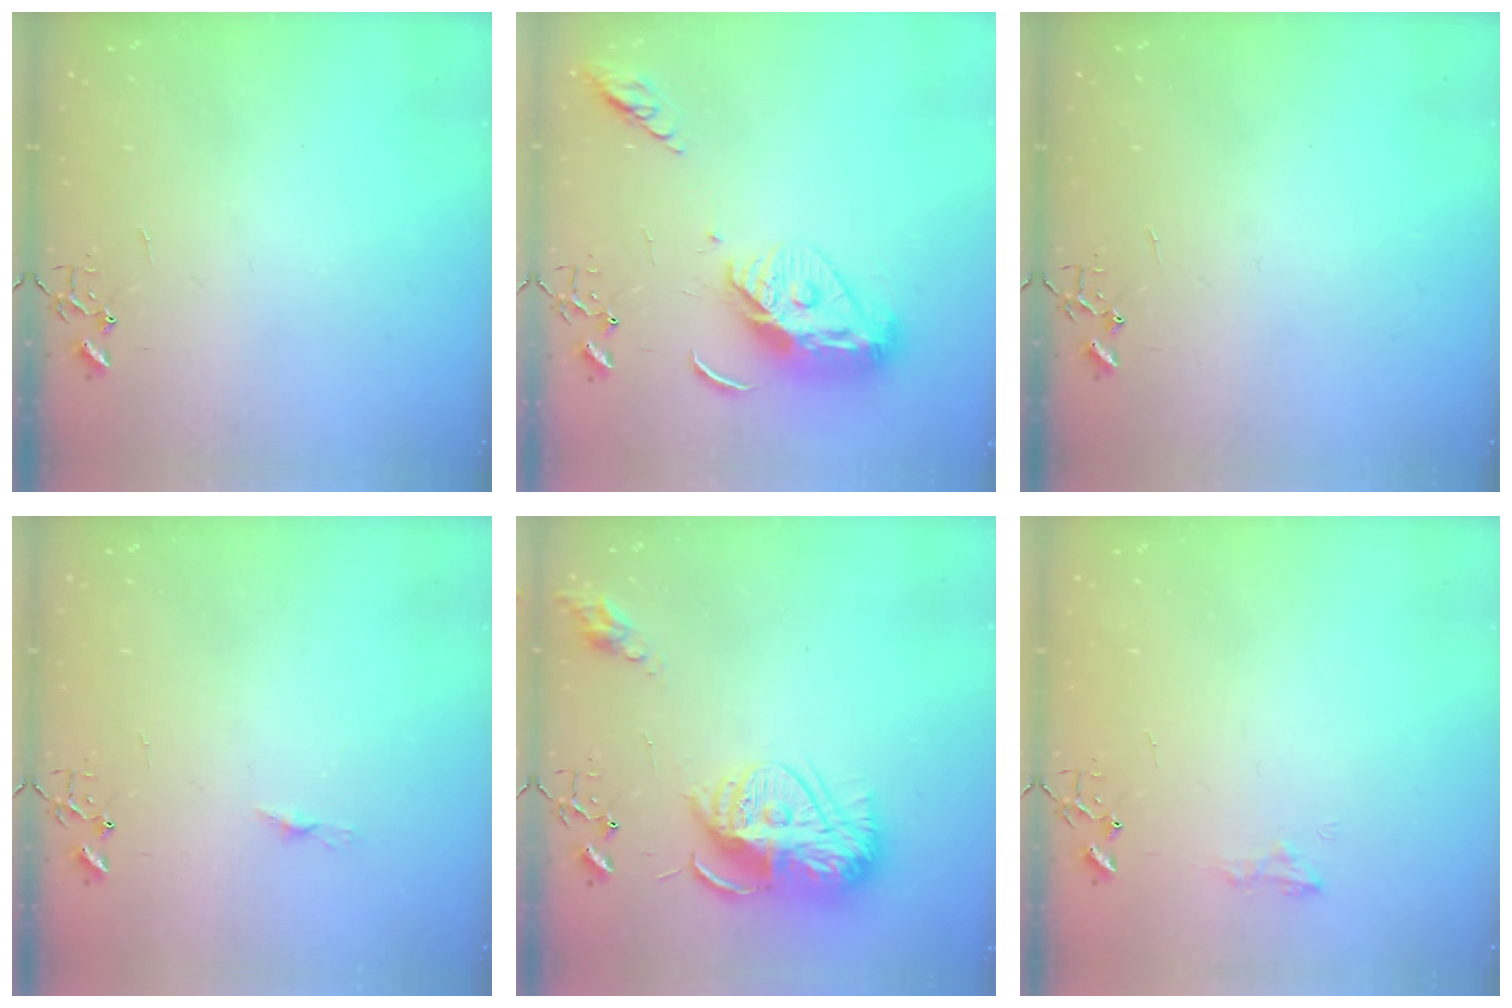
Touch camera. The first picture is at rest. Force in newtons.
{"total": 12.7, "press": 12.7, "slide": 0.9}
{"total": 0.0}
{"total": 3.8, "press": 3.7, "slide": 0.3}
{"total": 15.8, "press": 15.8, "slide": 1.4}
{"total": 8.5, "press": 8.5, "slide": 0.6}